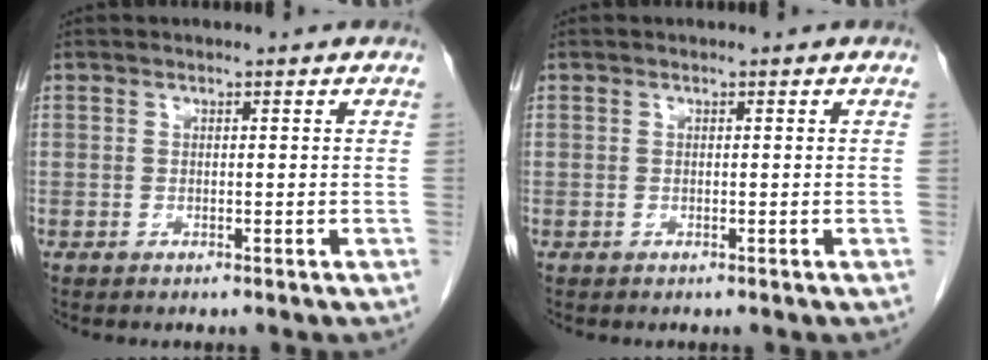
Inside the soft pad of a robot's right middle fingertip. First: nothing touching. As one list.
[{"total": 0.0}]